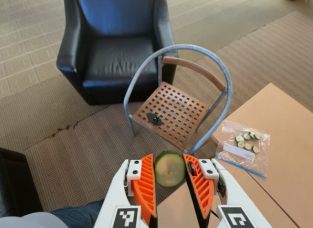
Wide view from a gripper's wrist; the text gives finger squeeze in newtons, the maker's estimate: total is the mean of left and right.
{"total": 7.3, "left": 7.0, "right": 7.6}